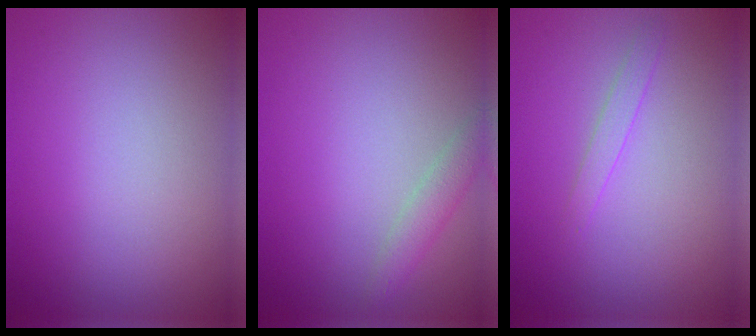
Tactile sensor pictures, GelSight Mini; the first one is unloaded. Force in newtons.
{"total": 1.8, "press": 1.8, "slide": 0.1}
{"total": 1.1, "press": 1.1, "slide": 0.1}